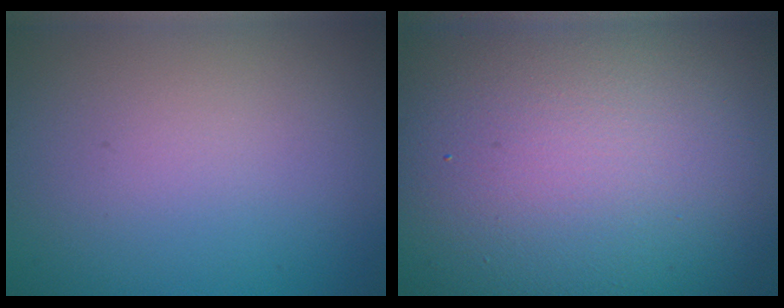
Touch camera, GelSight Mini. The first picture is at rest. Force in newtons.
{"total": 21.9, "press": 21.9, "slide": 1.2}